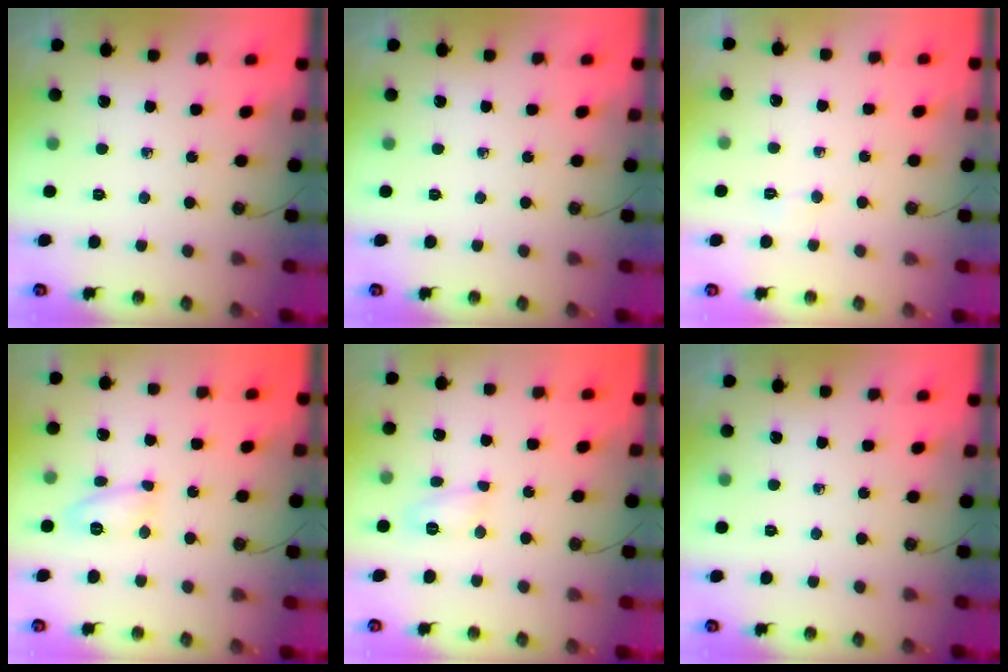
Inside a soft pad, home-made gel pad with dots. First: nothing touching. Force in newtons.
{"total": 0.0}
{"total": 2.6, "press": 2.5, "slide": 0.5}
{"total": 9.0, "press": 8.9, "slide": 0.7}
{"total": 5.4, "press": 5.4, "slide": 0.6}
{"total": 0.0}